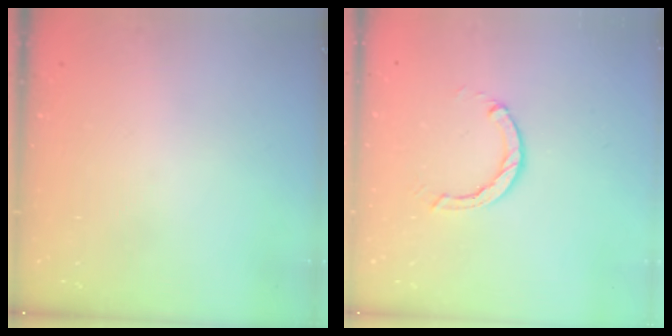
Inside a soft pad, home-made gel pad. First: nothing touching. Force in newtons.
{"total": 2.9, "press": 2.9, "slide": 0.4}